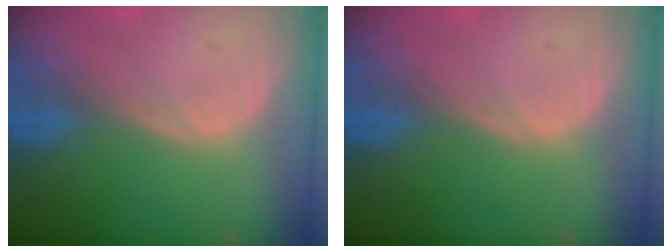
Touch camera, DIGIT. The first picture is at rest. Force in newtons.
{"total": 0.0}